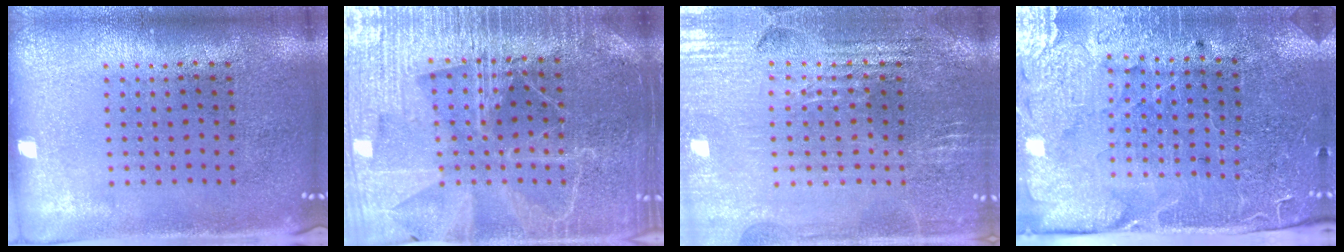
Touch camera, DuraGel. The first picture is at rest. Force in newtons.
{"total": 4.6, "press": 4.3, "slide": 1.8}
{"total": 2.8, "press": 2.8, "slide": 0.5}
{"total": 3.6, "press": 3.5, "slide": 0.6}